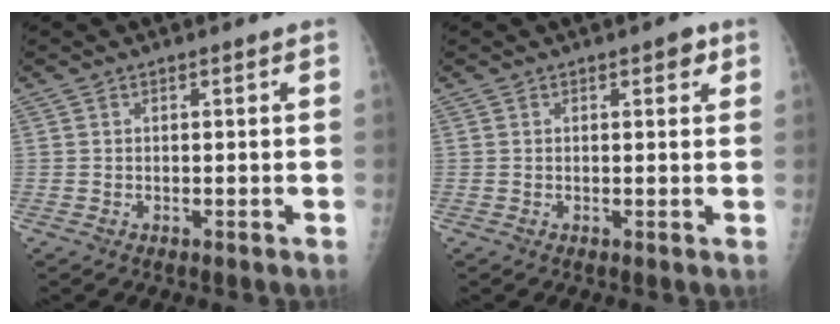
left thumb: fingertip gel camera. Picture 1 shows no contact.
{"total": 2.3, "force": [1.2, 0.9, 1.7], "torque": [-0.013, -0.002, 0.012]}